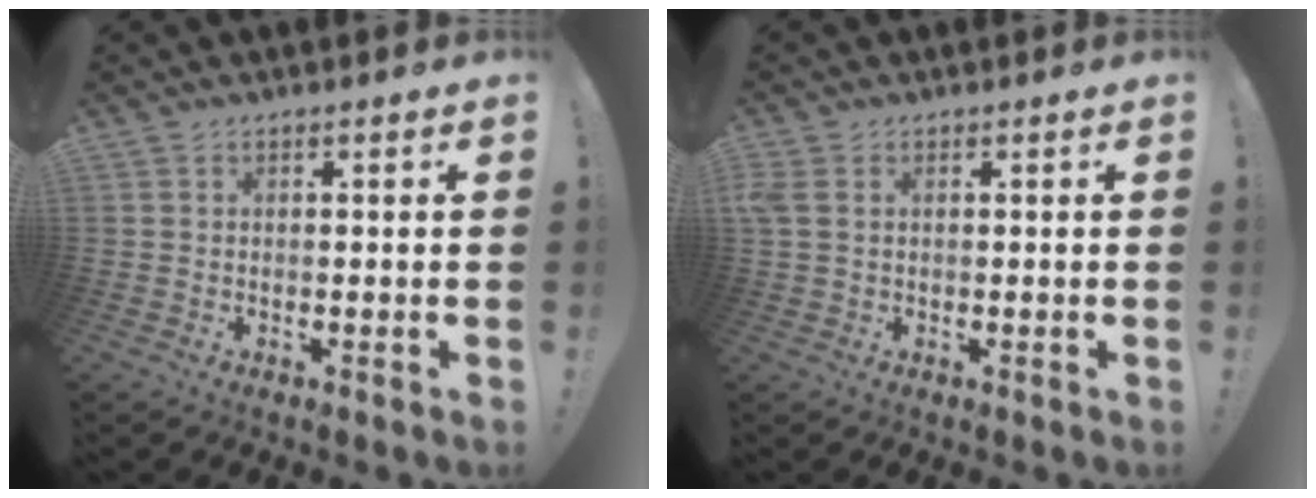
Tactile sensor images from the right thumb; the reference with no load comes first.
{"total": 2.6, "force": [0.9, 1.7, 1.7], "torque": [-0.041, 0.003, 0.015]}